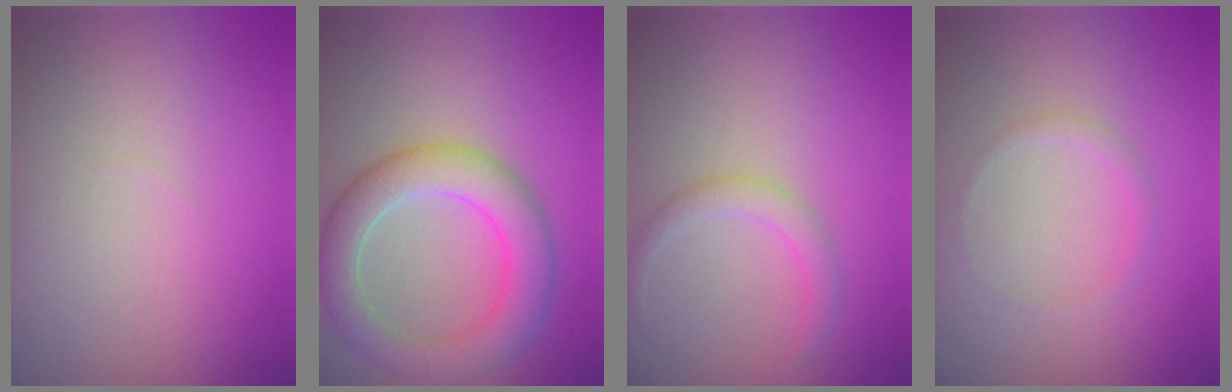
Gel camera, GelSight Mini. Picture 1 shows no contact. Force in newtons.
{"total": 5.4, "press": 5.4, "slide": 0.2}
{"total": 1.7, "press": 1.7, "slide": 0.1}
{"total": 0.9, "press": 0.9, "slide": 0.0}